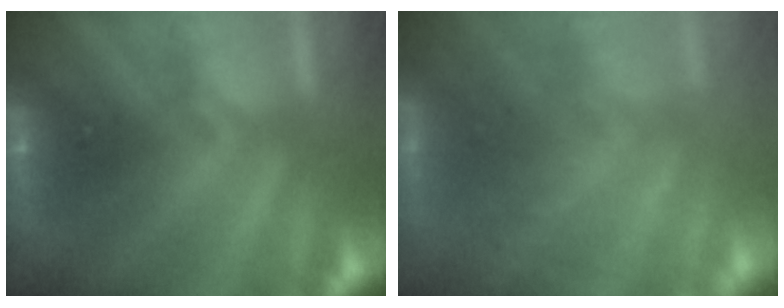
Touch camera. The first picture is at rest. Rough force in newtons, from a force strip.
{"total": 2.8}